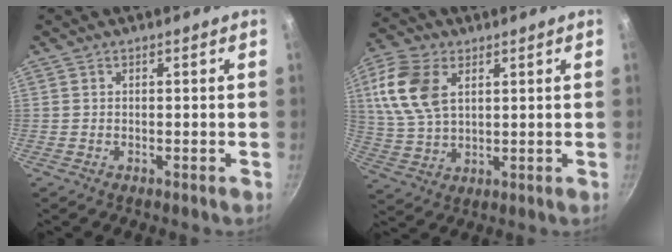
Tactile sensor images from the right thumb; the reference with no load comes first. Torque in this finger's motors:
{"motor_torque": [0.48, 0.27, 1.13, 0.07, 0.37]}